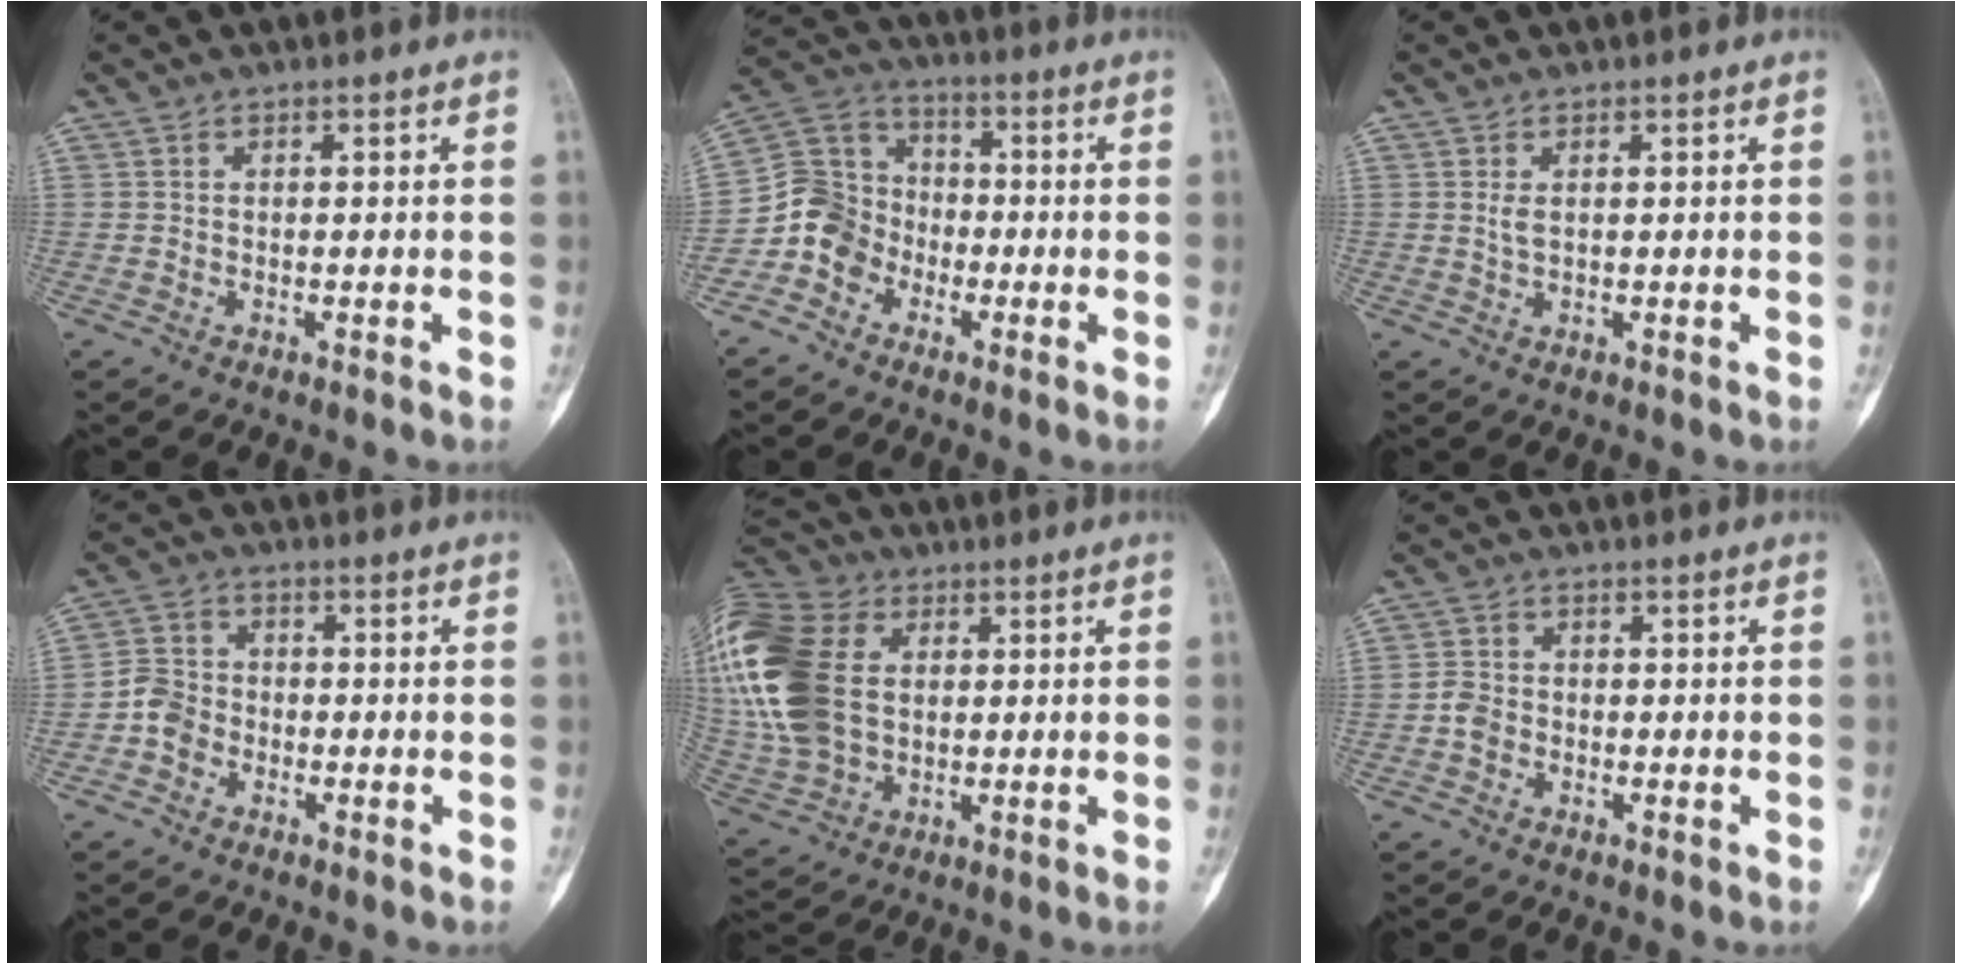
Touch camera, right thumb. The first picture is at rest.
{"total": 9.9, "force": [-4.1, 8.5, 3.0], "torque": [-0.034, 0.057, -0.089]}
{"total": 1.5, "force": [0.4, 0.7, 1.2], "torque": [-0.029, 0.002, 0.014]}
{"total": 4.9, "force": [-1.8, 4.2, 1.9], "torque": [-0.017, 0.017, -0.044]}
{"total": 24.7, "force": [4.0, 17.4, 17.1], "torque": [-0.396, 0.014, 0.082]}
{"total": 2.8, "force": [-0.8, 2.3, 1.3], "torque": [-0.016, 0.010, -0.020]}